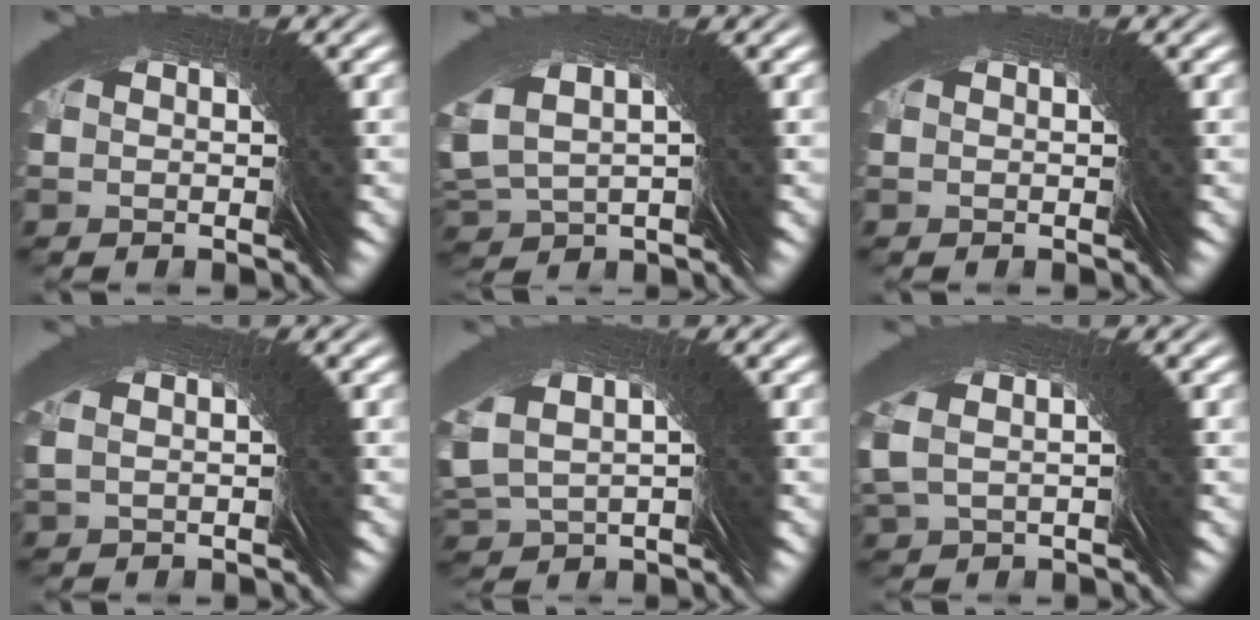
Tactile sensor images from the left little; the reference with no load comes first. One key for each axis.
{"total": 3.3, "fx": 2.4, "fy": 1.4, "fz": 1.8, "tx": -0.054, "ty": 0.014, "tz": 0.033}
{"total": 0.0}
{"total": 1.7, "fx": 1.1, "fy": -1.3, "fz": -0.1, "tx": 0.010, "ty": 0.025, "tz": 0.009}
{"total": 3.0, "fx": 2.3, "fy": 0.9, "fz": 1.6, "tx": -0.045, "ty": 0.015, "tz": 0.032}
{"total": 2.2, "fx": 2.0, "fy": -0.8, "fz": 0.6, "tx": -0.014, "ty": 0.022, "tz": 0.025}